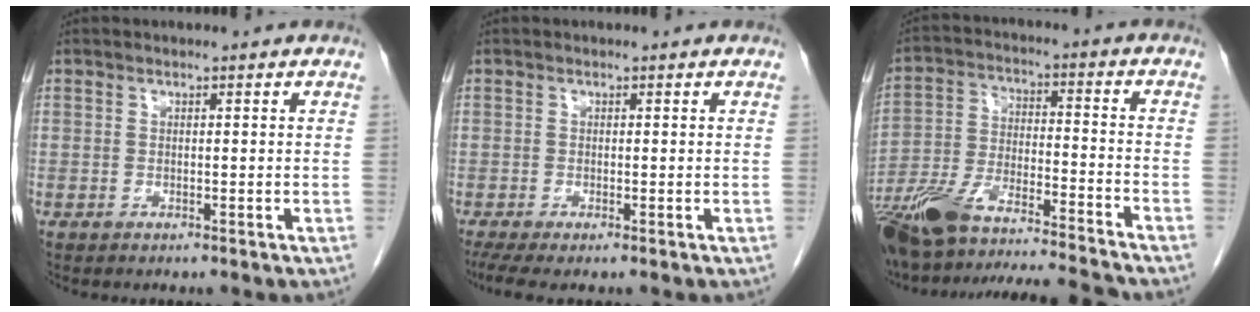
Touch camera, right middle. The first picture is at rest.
{"total": 3.1, "force": [-2.0, 0.6, 2.3], "torque": [-0.047, -0.012, -0.037]}
{"total": 20.5, "force": [-18.0, 1.2, 9.7], "torque": [-0.200, -0.012, -0.302]}